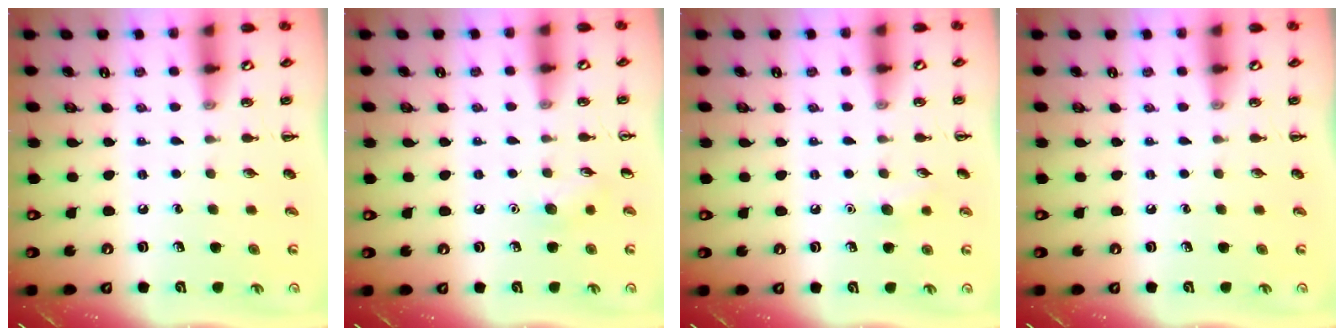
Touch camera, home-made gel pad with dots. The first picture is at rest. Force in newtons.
{"total": 5.7, "press": 5.6, "slide": 1.3}
{"total": 5.2, "press": 5.0, "slide": 1.2}
{"total": 0.0}